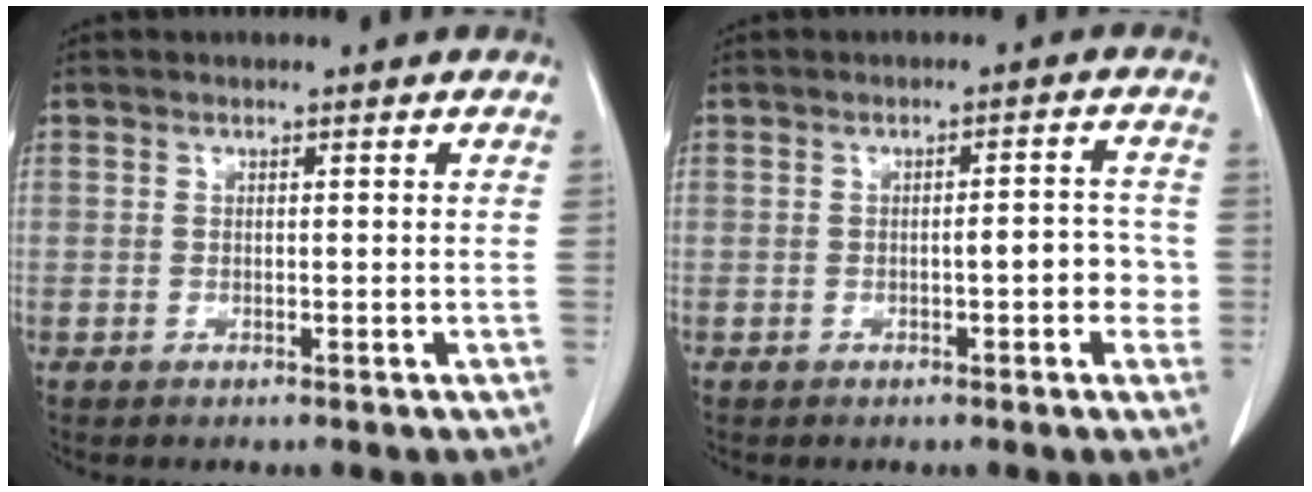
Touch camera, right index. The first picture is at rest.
{"total": 4.3, "force": [-1.0, 1.4, 4.0], "torque": [-0.046, 0.012, -0.013]}